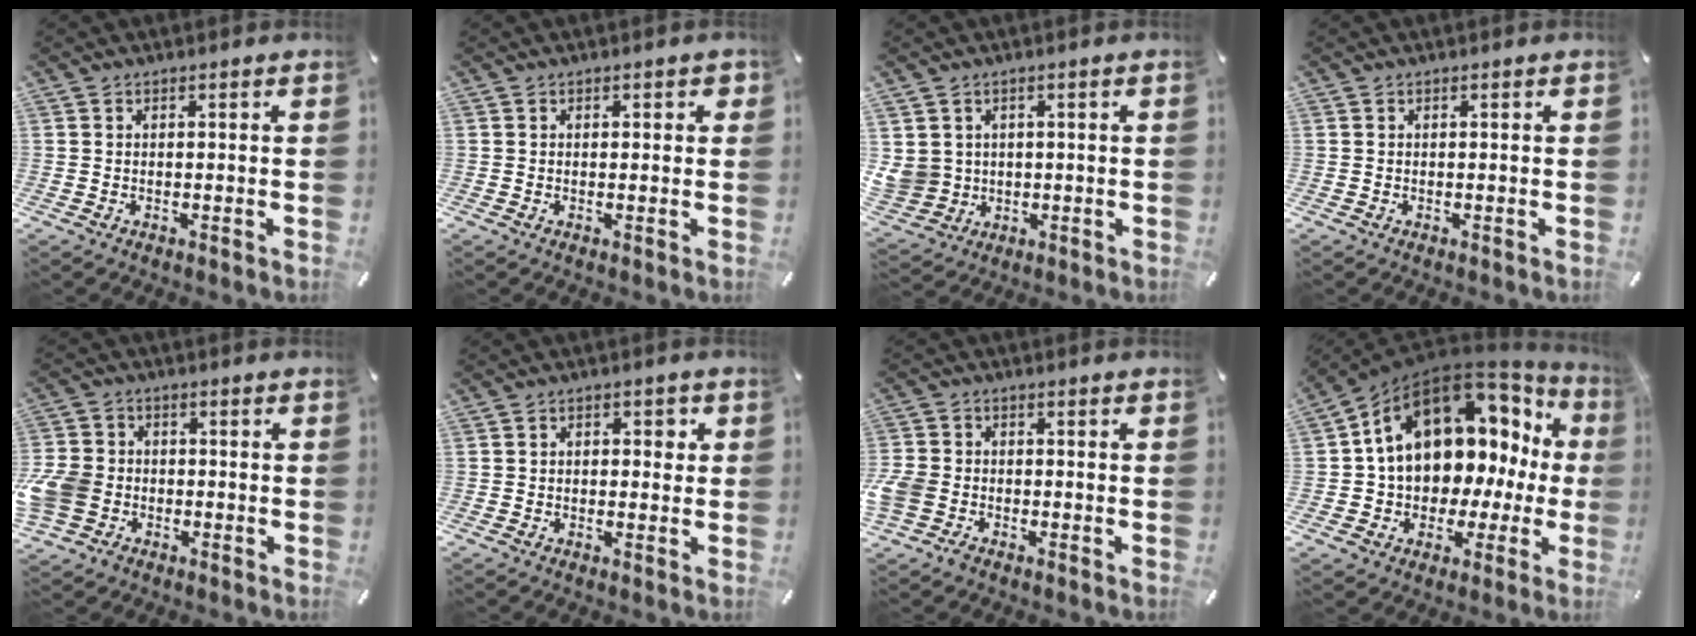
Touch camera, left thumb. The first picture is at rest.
{"total": 1.1, "force": [0.0, 0.7, 0.8], "torque": [-0.007, 0.002, -0.002]}
{"total": 6.4, "force": [1.0, 6.3, 0.8], "torque": [-0.043, -0.005, 0.023]}
{"total": 0.0}
{"total": 8.7, "force": [-2.8, 7.4, 3.7], "torque": [-0.086, 0.023, -0.051]}
{"total": 2.6, "force": [-0.3, 1.8, 1.8], "torque": [-0.020, 0.007, -0.014]}
{"total": 4.6, "force": [-2.3, 3.5, 1.9], "torque": [-0.048, 0.009, -0.045]}
{"total": 15.2, "force": [7.1, 10.7, 8.2], "torque": [-0.125, -0.068, 0.124]}